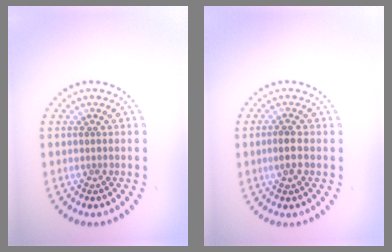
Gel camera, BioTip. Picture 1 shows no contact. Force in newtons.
{"total": 1.7, "press": 1.7, "slide": 0.3}